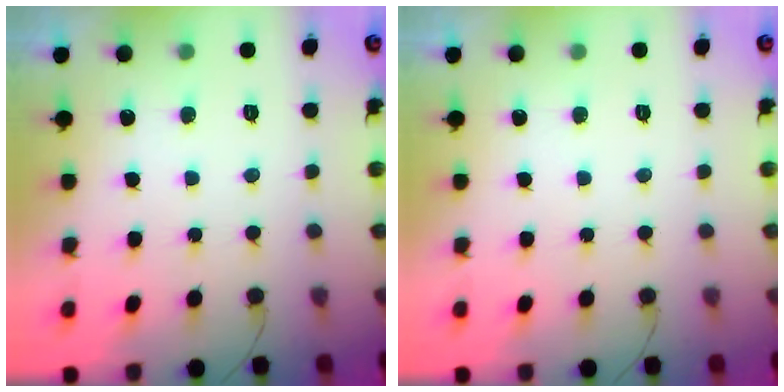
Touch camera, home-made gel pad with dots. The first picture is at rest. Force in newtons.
{"total": 0.0}